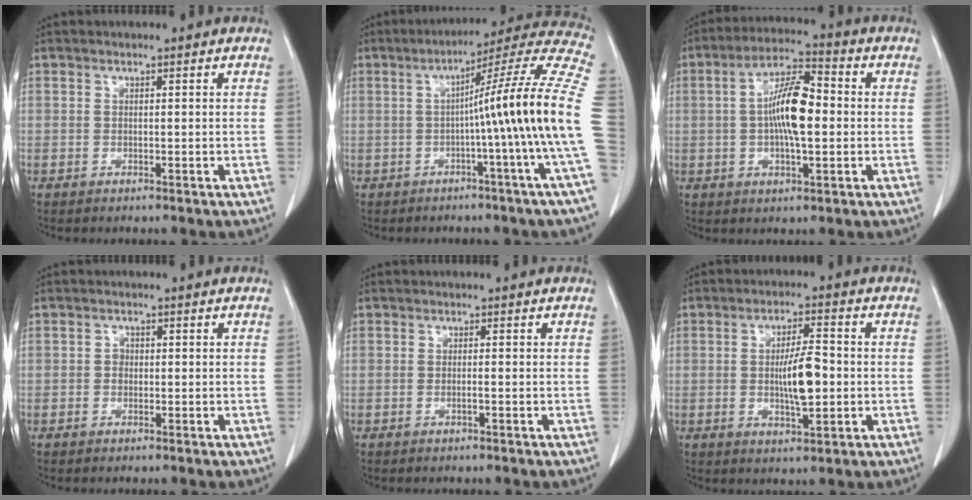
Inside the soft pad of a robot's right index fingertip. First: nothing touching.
{"total": 17.3, "force": [-2.0, -2.8, 17.0], "torque": [-0.211, 0.019, -0.044]}
{"total": 10.2, "force": [0.1, 2.7, 9.9], "torque": [-0.185, 0.014, -0.006]}
{"total": 1.1, "force": [-0.1, 1.0, 0.5], "torque": [-0.006, 0.004, -0.003]}
{"total": 0.6, "force": [-0.3, -0.1, 0.6], "torque": [-0.012, 0.001, -0.005]}
{"total": 7.1, "force": [-0.6, 1.5, 6.9], "torque": [-0.125, 0.000, -0.011]}